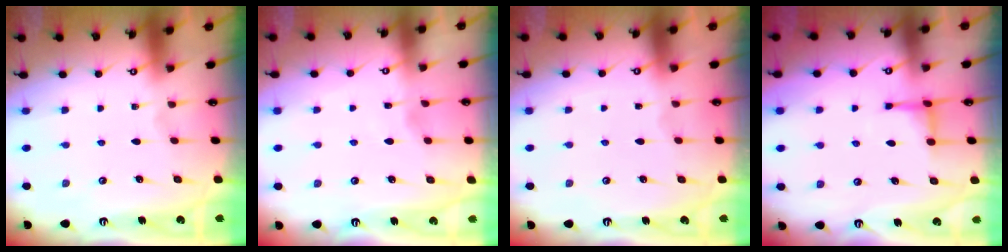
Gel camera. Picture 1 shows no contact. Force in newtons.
{"total": 2.9, "press": 2.9, "slide": 0.4}
{"total": 1.2, "press": 1.2, "slide": 0.1}
{"total": 3.9, "press": 3.8, "slide": 0.8}